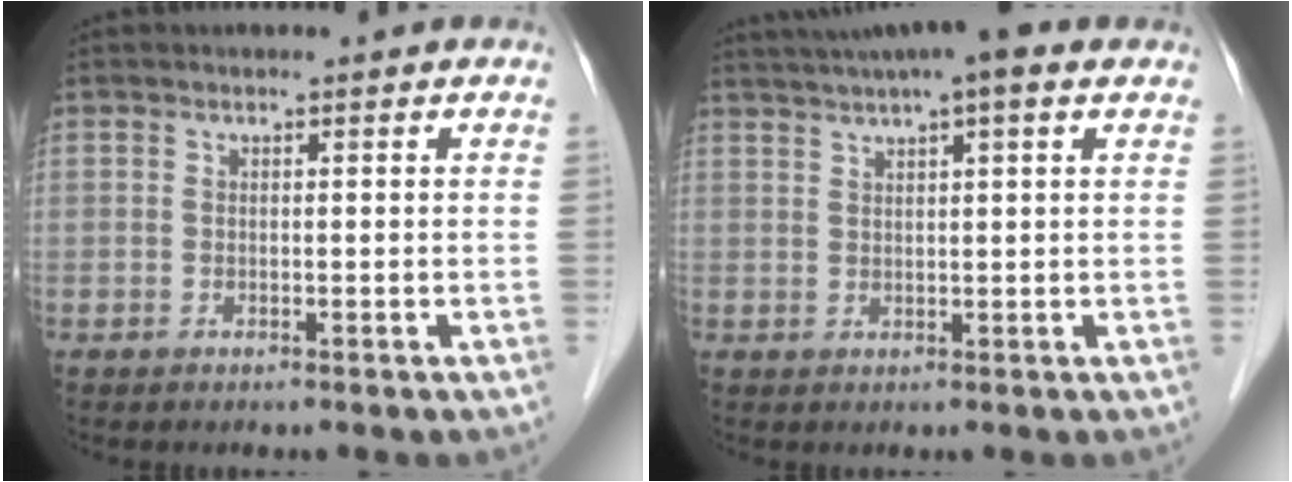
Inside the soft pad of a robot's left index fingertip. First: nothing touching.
{"total": 9.5, "force": [6.7, 1.0, 6.7], "torque": [-0.110, 0.035, 0.093]}